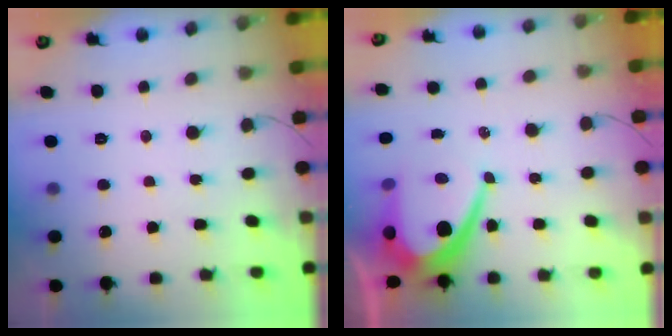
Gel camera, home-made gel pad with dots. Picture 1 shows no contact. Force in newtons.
{"total": 11.8, "press": 11.8, "slide": 0.8}